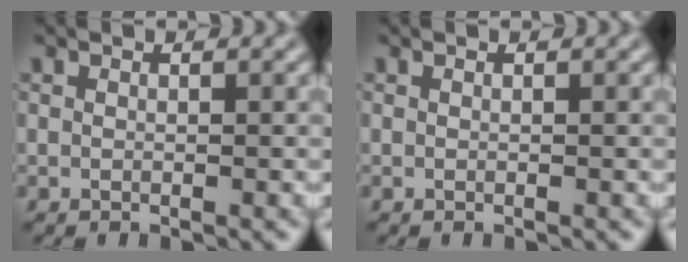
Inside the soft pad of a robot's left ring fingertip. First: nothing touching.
{"total": 0.0}